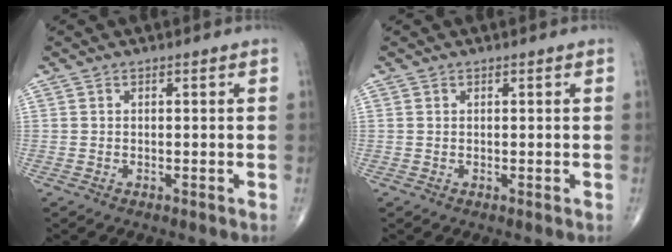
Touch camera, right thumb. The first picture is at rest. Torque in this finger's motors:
{"motor_torque": [0.24, 0.19, 0.15, 0.14, 0.00]}